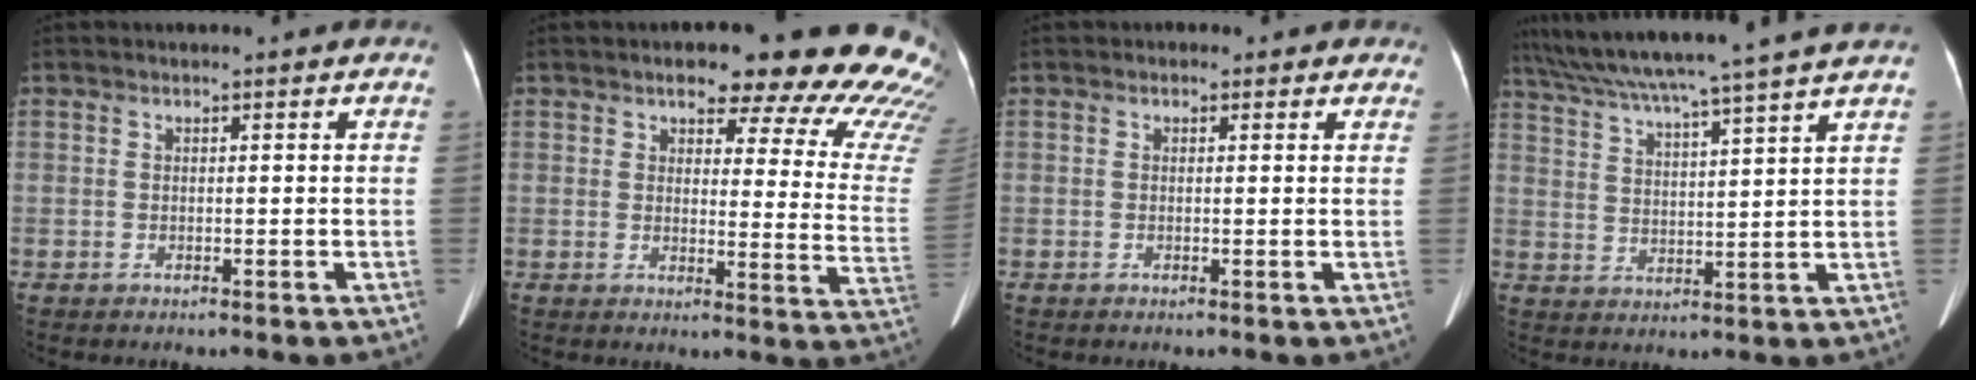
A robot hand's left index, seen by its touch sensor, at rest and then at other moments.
{"total": 20.0, "force": [17.0, 5.7, 8.9], "torque": [-0.074, -0.071, 0.168]}
{"total": 1.4, "force": [0.7, 1.2, 0.2], "torque": [0.009, 0.000, -0.001]}
{"total": 17.8, "force": [15.3, -1.7, 9.0], "torque": [-0.164, 0.004, 0.225]}